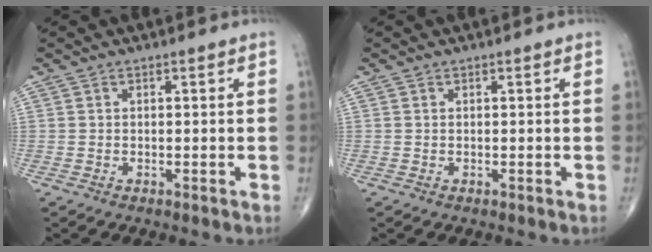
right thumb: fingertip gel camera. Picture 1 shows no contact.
{"total": 0.0}